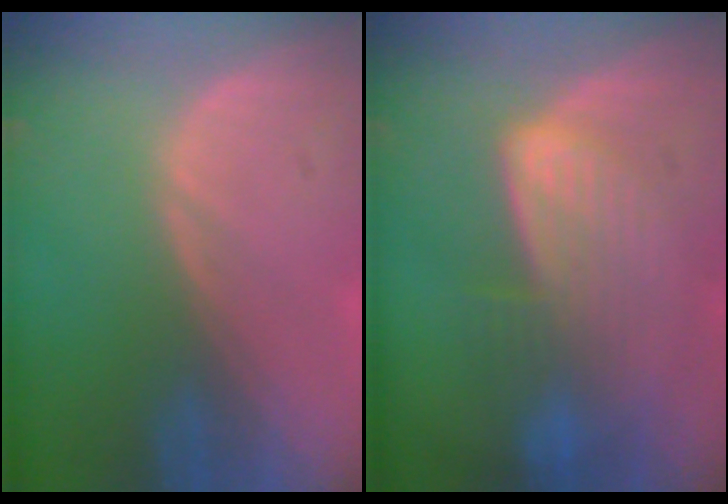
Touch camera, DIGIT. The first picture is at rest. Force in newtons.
{"total": 6.5, "press": 6.5, "slide": 0.3}